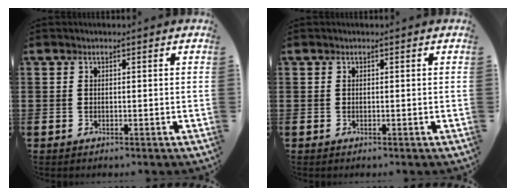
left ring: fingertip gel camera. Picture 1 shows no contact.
{"total": 0.0}